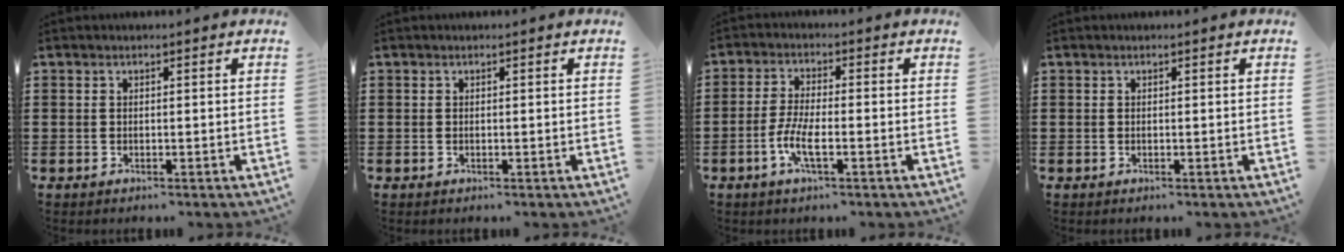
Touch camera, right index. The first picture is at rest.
{"total": 0.0}
{"total": 5.1, "force": [-2.1, 1.3, 4.5], "torque": [-0.102, -0.007, -0.045]}
{"total": 0.0}